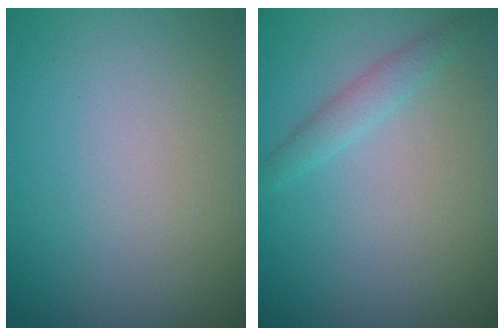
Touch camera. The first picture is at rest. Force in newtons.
{"total": 1.5, "press": 1.5, "slide": 0.0}